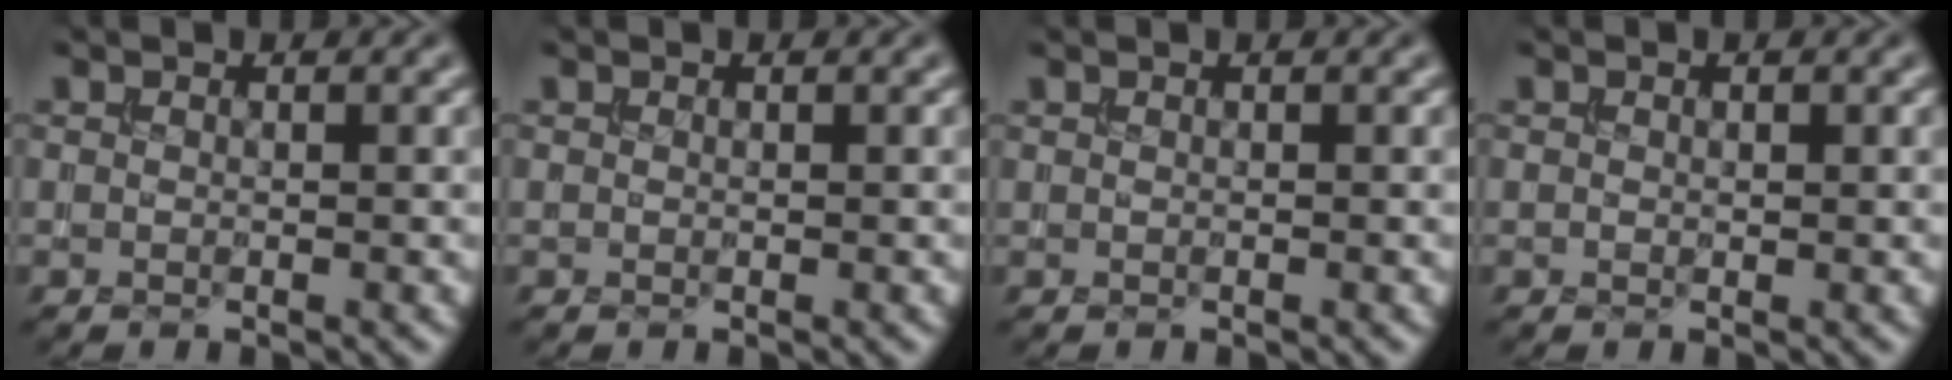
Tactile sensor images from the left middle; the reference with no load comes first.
{"total": 0.0}
{"total": 0.0}
{"total": 0.6, "force": [0.1, 0.3, 0.5], "torque": [-0.008, 0.000, 0.000]}